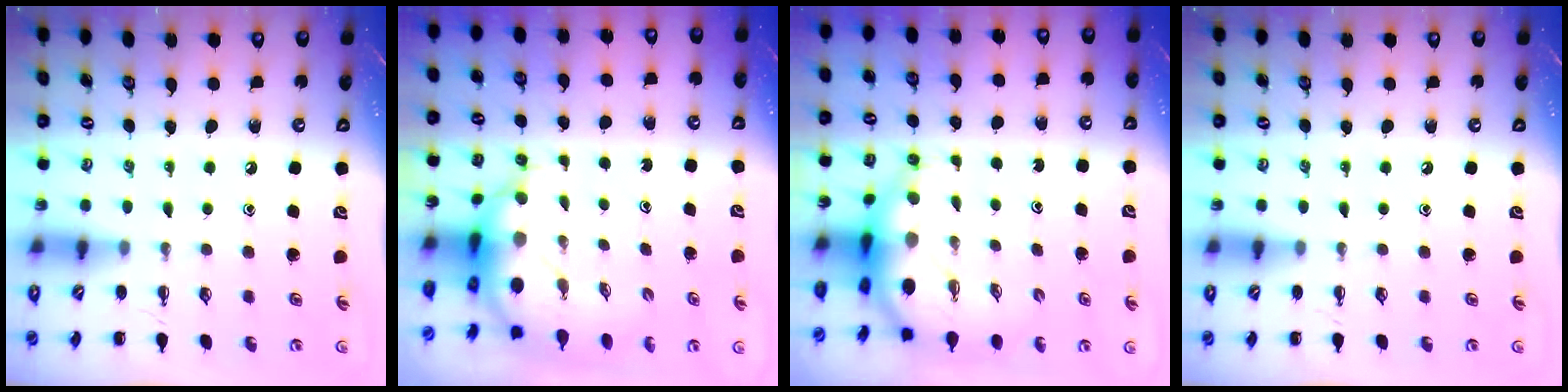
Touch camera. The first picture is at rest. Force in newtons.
{"total": 7.4, "press": 7.2, "slide": 1.9}
{"total": 6.4, "press": 6.2, "slide": 1.8}
{"total": 0.0}